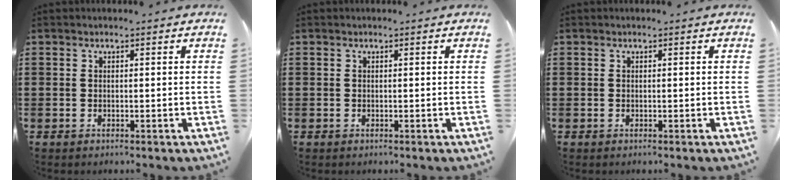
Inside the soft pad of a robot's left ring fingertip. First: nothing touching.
{"total": 0.0}
{"total": 0.0}